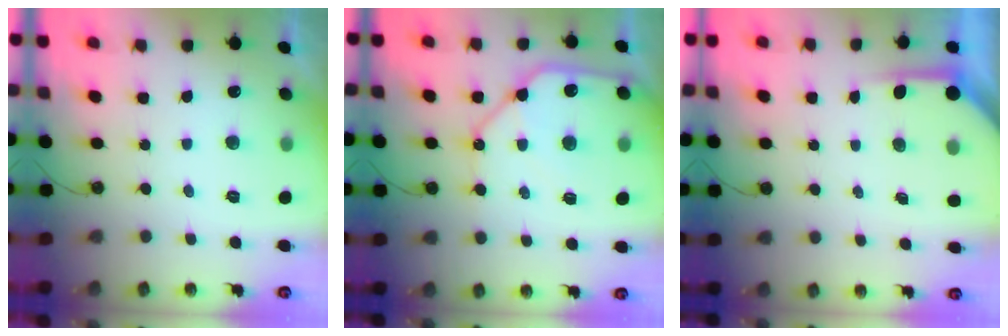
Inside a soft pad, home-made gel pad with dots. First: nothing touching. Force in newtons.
{"total": 15.6, "press": 15.5, "slide": 1.9}
{"total": 3.8, "press": 3.7, "slide": 0.5}